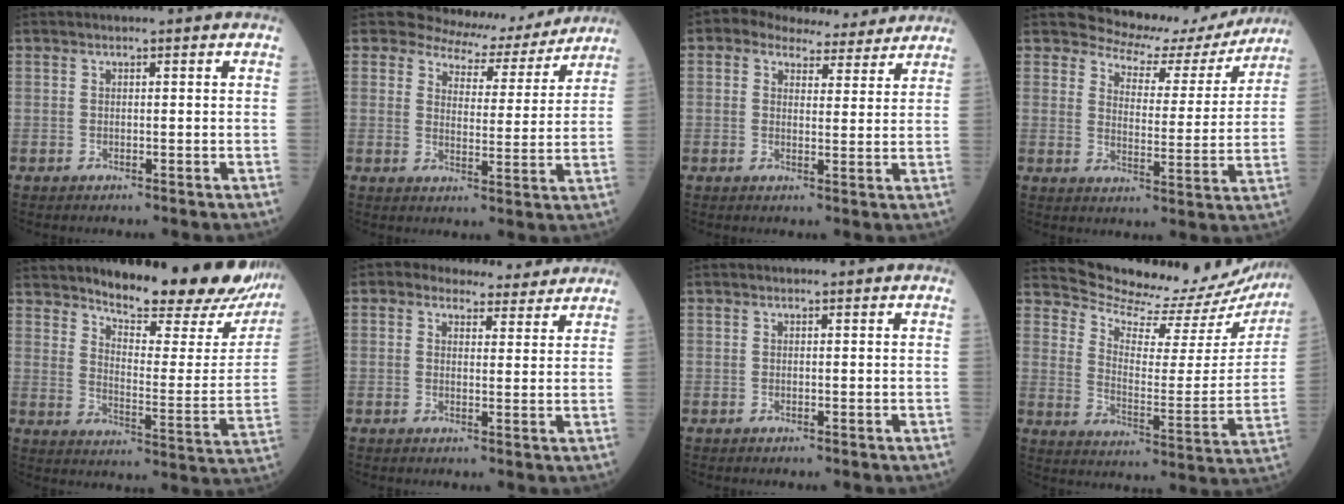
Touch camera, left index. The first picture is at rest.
{"total": 9.2, "force": [8.7, 3.0, 0.4], "torque": [-0.005, -0.006, 0.108]}
{"total": 8.7, "force": [7.6, 3.6, 2.5], "torque": [-0.031, 0.020, 0.092]}
{"total": 11.4, "force": [10.7, 3.8, 0.9], "torque": [-0.008, -0.014, 0.127]}
{"total": 21.1, "force": [18.7, 3.8, 9.0], "torque": [-0.124, -0.076, 0.238]}
{"total": 7.4, "force": [6.6, 3.1, 1.5], "torque": [-0.012, 0.015, 0.076]}
{"total": 0.0}
{"total": 19.6, "force": [19.0, 3.8, 3.0], "torque": [-0.045, -0.077, 0.232]}